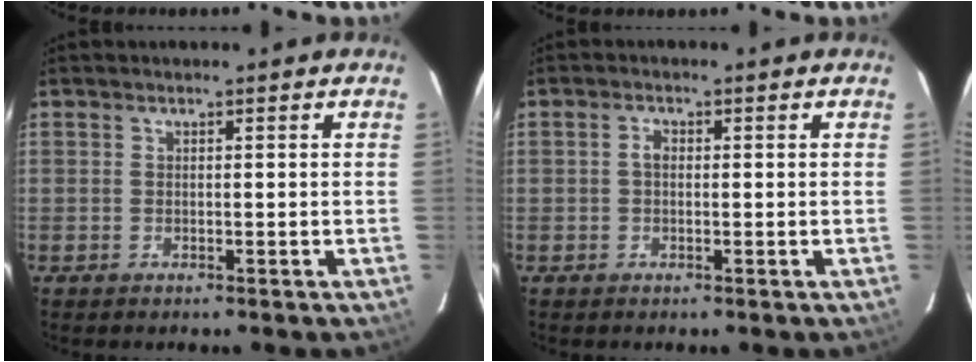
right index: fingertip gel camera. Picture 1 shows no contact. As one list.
[{"total": 1.5, "force": [0.0, 1.0, 1.1], "torque": [-0.022, 0.008, -0.004]}]